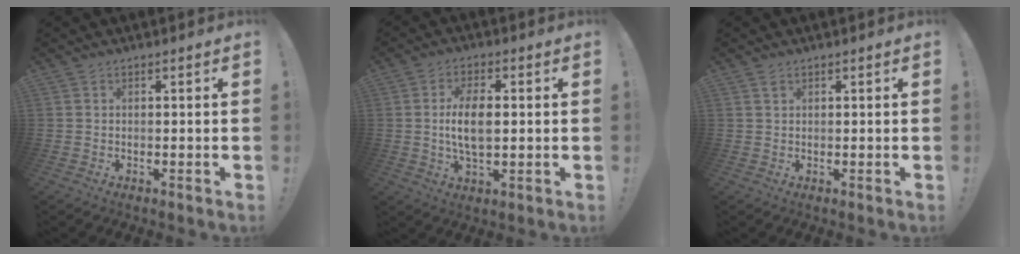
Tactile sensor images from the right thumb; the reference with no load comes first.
{"total": 9.3, "force": [0.3, 4.5, 8.2], "torque": [-0.144, -0.002, 0.001]}
{"total": 1.1, "force": [0.7, 0.7, 0.5], "torque": [-0.005, -0.002, 0.012]}